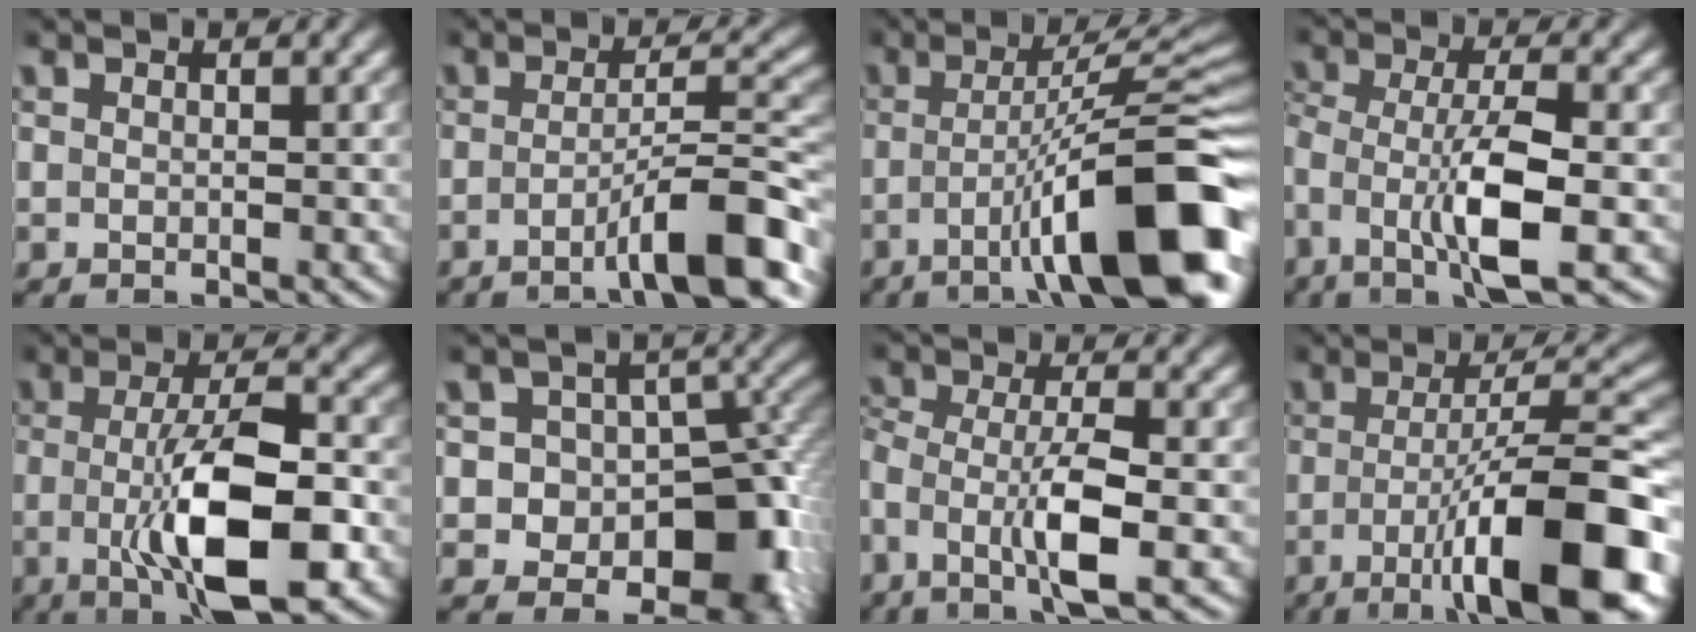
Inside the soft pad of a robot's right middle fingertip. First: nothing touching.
{"total": 7.9, "force": [-3.9, 1.3, 6.7], "torque": [-0.088, 0.015, -0.068]}
{"total": 12.9, "force": [-4.8, 2.4, 11.8], "torque": [-0.160, 0.011, -0.074]}
{"total": 6.3, "force": [-1.9, 1.7, 5.7], "torque": [-0.112, -0.003, -0.037]}
{"total": 9.7, "force": [-1.8, 2.9, 9.1], "torque": [-0.154, -0.007, -0.031]}
{"total": 12.4, "force": [-4.3, 9.3, 7.0], "torque": [-0.065, 0.017, -0.079]}
{"total": 5.2, "force": [-1.7, 1.4, 4.7], "torque": [-0.096, -0.003, -0.038]}
{"total": 12.0, "force": [-4.3, 2.7, 10.9], "torque": [-0.160, 0.002, -0.072]}